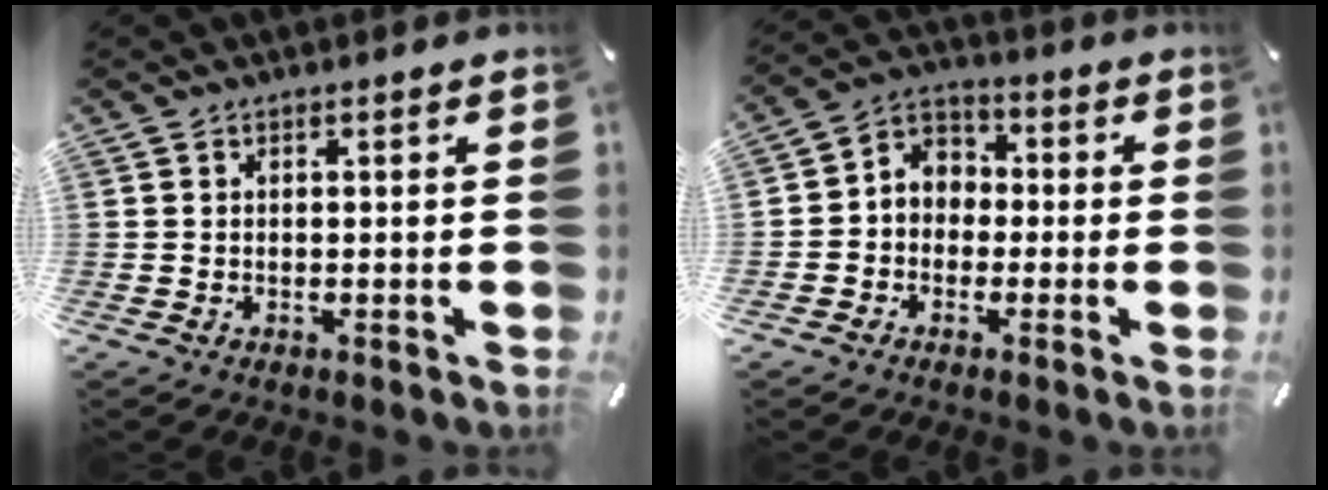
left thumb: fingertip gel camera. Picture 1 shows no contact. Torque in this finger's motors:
{"motor_torque": [0.44, 0.96, 0.31, 0.09, 0.13]}